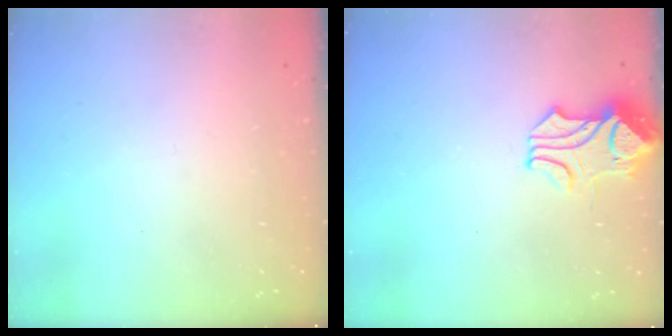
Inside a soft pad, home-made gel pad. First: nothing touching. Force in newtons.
{"total": 1.1, "press": 0.5, "slide": 0.9}